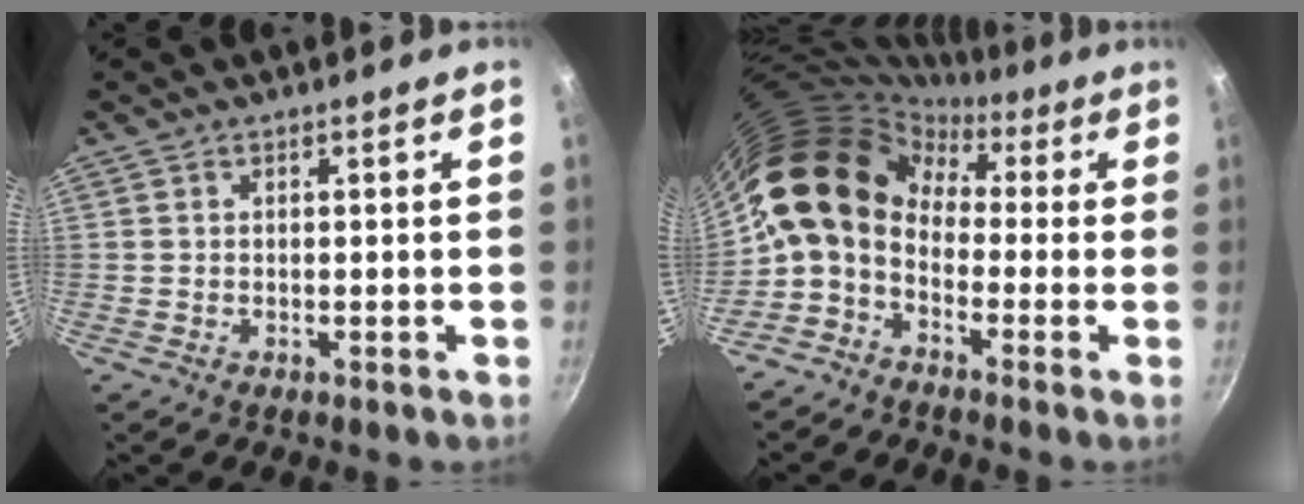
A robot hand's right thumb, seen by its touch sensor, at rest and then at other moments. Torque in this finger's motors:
{"motor_torque": [2.42, 2.59, 1.92, -0.86, 0.30]}